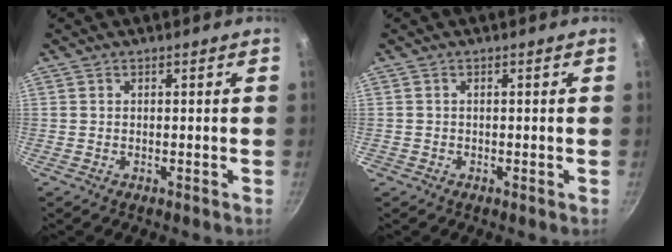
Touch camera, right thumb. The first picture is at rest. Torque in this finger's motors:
{"motor_torque": [0.31, 0.01, -0.04, -0.32, 0.03]}